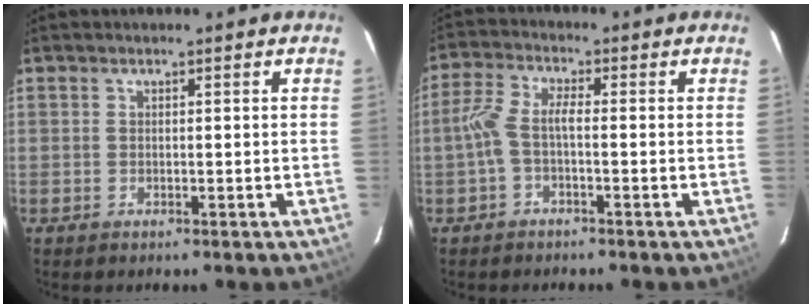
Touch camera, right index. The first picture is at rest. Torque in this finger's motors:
{"motor_torque": [0.53, -0.27, 0.38, 0.12]}